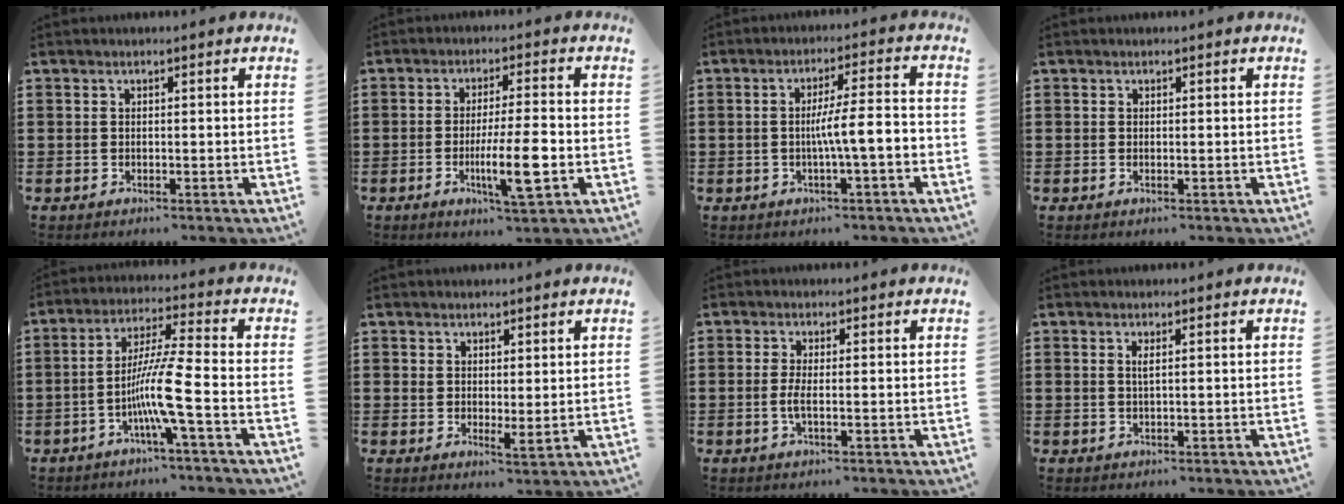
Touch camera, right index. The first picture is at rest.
{"total": 8.8, "force": [-2.4, 1.1, 8.4], "torque": [-0.155, -0.016, -0.044]}
{"total": 6.8, "force": [-1.4, 0.9, 6.6], "torque": [-0.115, 0.005, -0.029]}
{"total": 0.0}
{"total": 8.8, "force": [-3.3, -0.4, 8.2], "torque": [-0.168, -0.015, -0.069]}
{"total": 1.8, "force": [1.2, 0.7, 1.1], "torque": [-0.023, 0.003, 0.024]}
{"total": 2.4, "force": [-0.5, 0.3, 2.3], "torque": [-0.059, -0.008, -0.015]}
{"total": 1.1, "force": [0.3, 0.0, 1.0], "torque": [-0.021, 0.000, 0.005]}